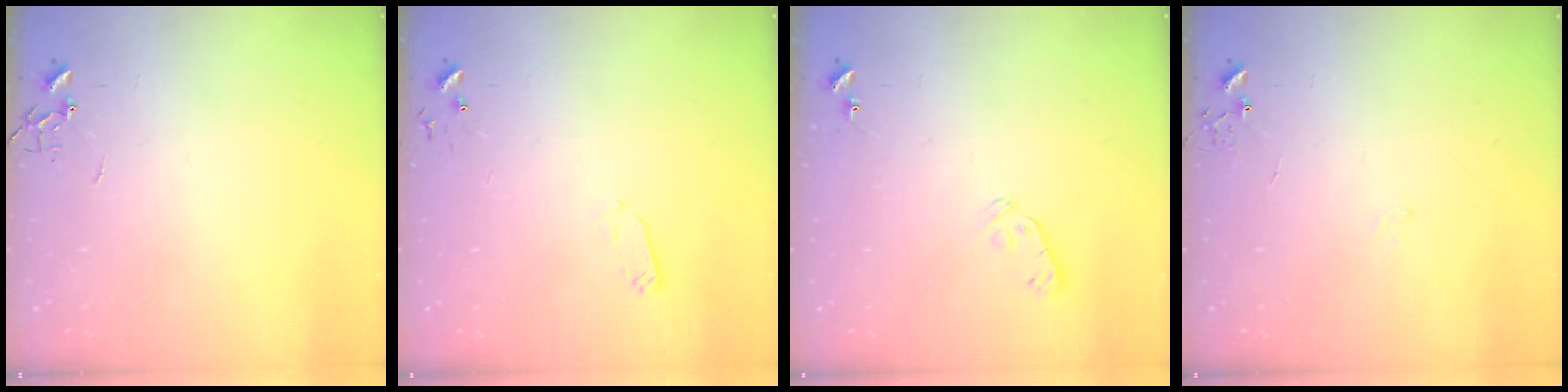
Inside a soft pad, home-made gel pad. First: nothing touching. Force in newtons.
{"total": 3.5, "press": 3.4, "slide": 1.0}
{"total": 5.9, "press": 5.9, "slide": 0.6}
{"total": 5.8, "press": 5.8, "slide": 0.7}